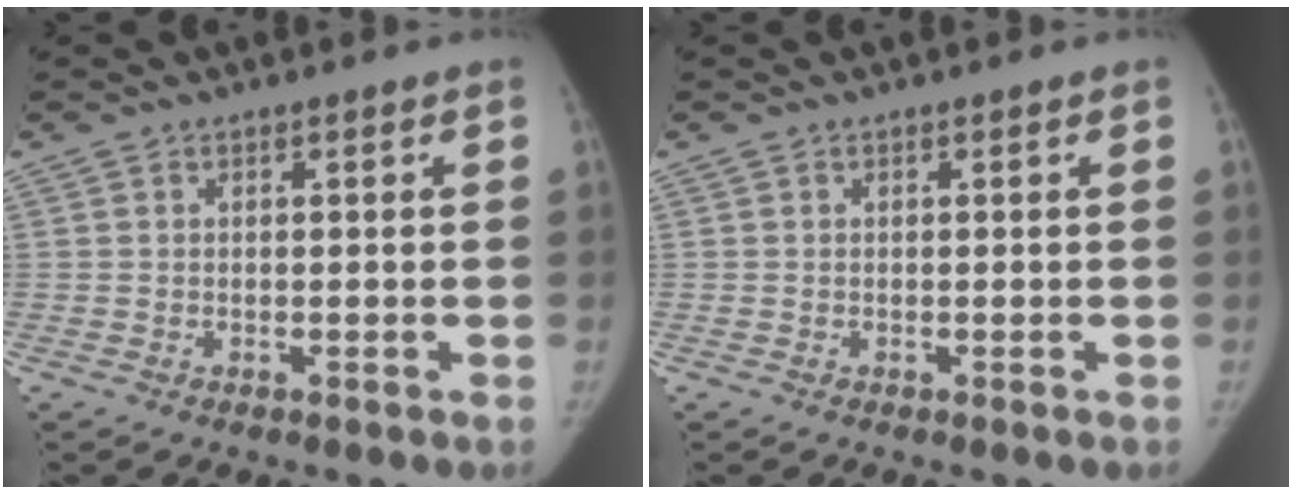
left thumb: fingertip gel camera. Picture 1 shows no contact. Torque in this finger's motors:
{"motor_torque": [-0.05, -0.13, 0.21, -0.03, 0.02]}